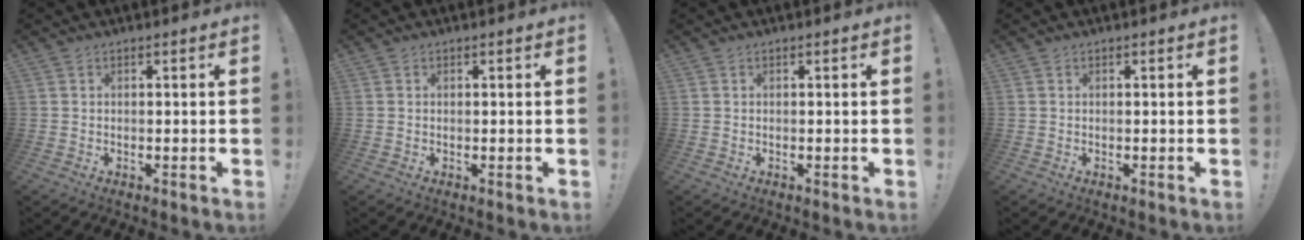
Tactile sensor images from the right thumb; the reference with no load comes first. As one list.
[{"total": 0.0}, {"total": 0.0}, {"total": 0.0}]